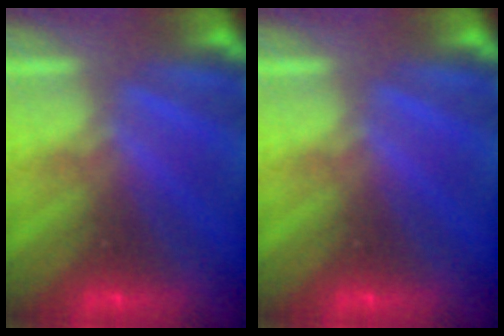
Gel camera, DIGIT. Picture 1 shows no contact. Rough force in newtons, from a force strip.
{"total": 0.0}